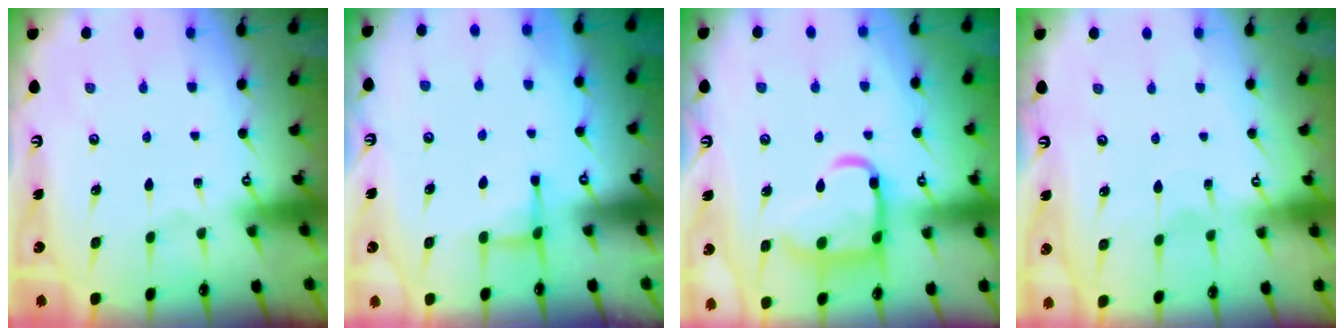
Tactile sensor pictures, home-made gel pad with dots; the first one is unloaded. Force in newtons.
{"total": 3.6, "press": 3.5, "slide": 0.7}
{"total": 16.1, "press": 16.0, "slide": 1.3}
{"total": 5.8, "press": 5.8, "slide": 0.6}